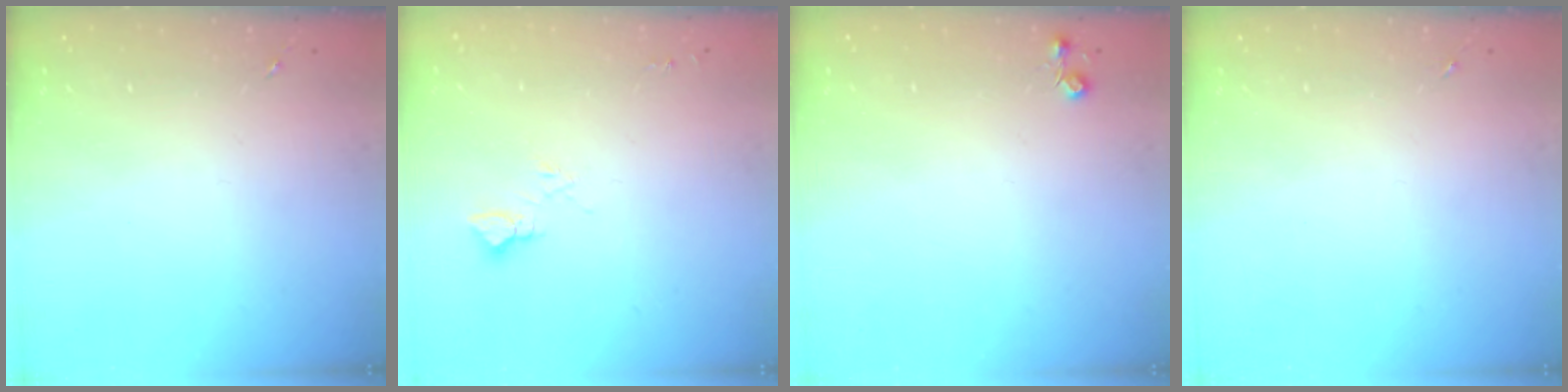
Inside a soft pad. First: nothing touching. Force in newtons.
{"total": 3.7, "press": 3.7, "slide": 0.4}
{"total": 4.4, "press": 4.4, "slide": 0.7}
{"total": 0.0}